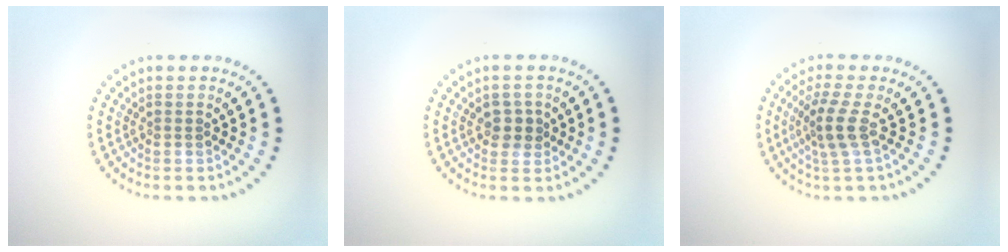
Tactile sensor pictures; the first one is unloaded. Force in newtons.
{"total": 1.5, "press": 1.4, "slide": 0.6}
{"total": 2.9, "press": 2.4, "slide": 1.7}